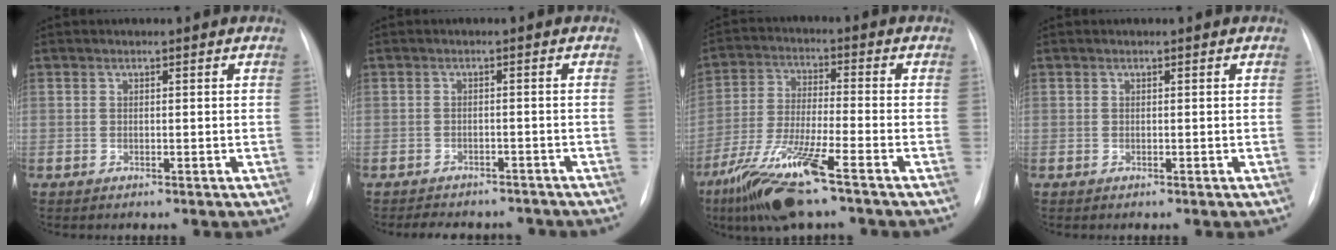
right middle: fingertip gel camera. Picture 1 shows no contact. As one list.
[{"total": 8.4, "force": [-7.5, 3.1, 2.0], "torque": [-0.034, 0.006, -0.087]}, {"total": 12.6, "force": [-7.8, 0.7, 9.9], "torque": [-0.205, -0.033, -0.147]}, {"total": 0.0}]